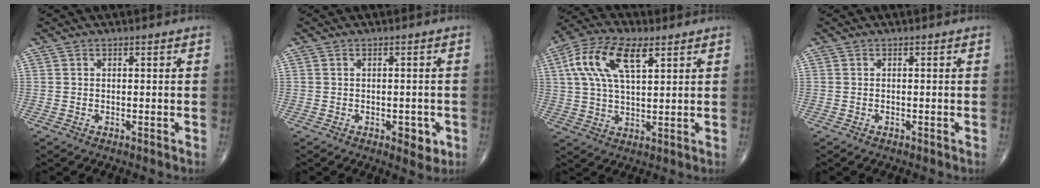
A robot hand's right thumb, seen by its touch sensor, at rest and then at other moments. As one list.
[{"total": 4.0, "force": [-1.4, 2.1, 3.1], "torque": [-0.021, 0.000, -0.013]}, {"total": 13.2, "force": [5.1, 5.9, 10.7], "torque": [-0.212, 0.006, 0.092]}, {"total": 0.0}]